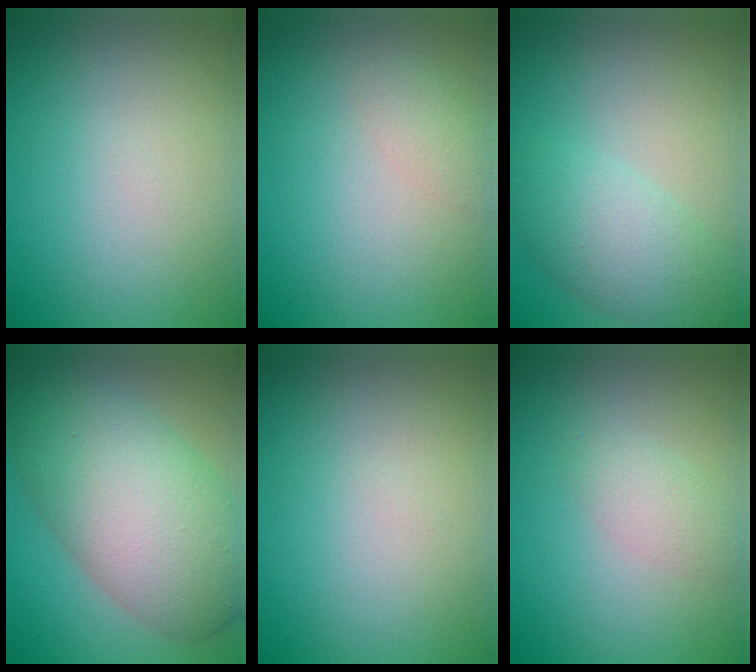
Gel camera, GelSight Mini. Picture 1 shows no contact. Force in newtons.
{"total": 1.5, "press": 1.5, "slide": 0.1}
{"total": 4.3, "press": 4.3, "slide": 0.2}
{"total": 10.7, "press": 10.7, "slide": 0.2}
{"total": 0.0}
{"total": 1.8, "press": 1.8, "slide": 0.0}